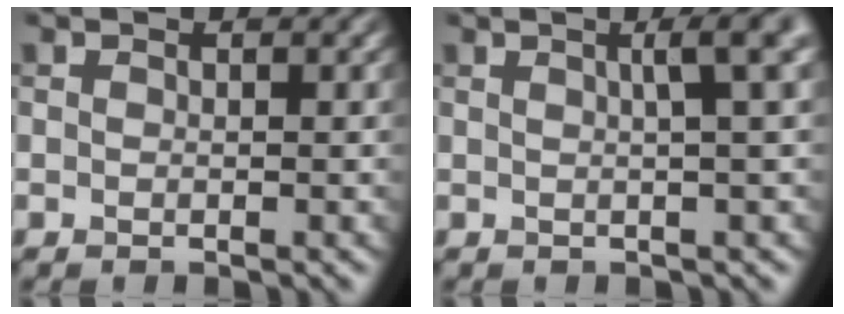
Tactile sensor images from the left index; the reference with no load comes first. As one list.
[{"total": 4.1, "force": [1.2, 1.0, 3.8], "torque": [-0.035, 0.018, 0.009]}]